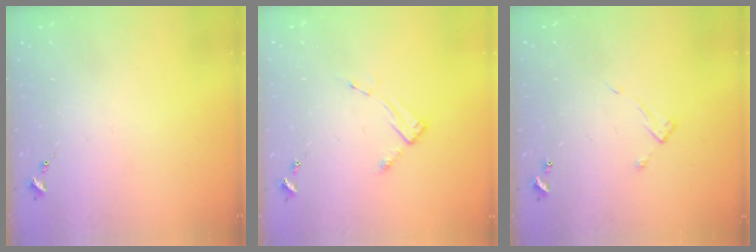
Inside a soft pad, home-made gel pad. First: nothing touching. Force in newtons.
{"total": 4.4, "press": 4.3, "slide": 0.5}
{"total": 4.7, "press": 4.7, "slide": 0.3}